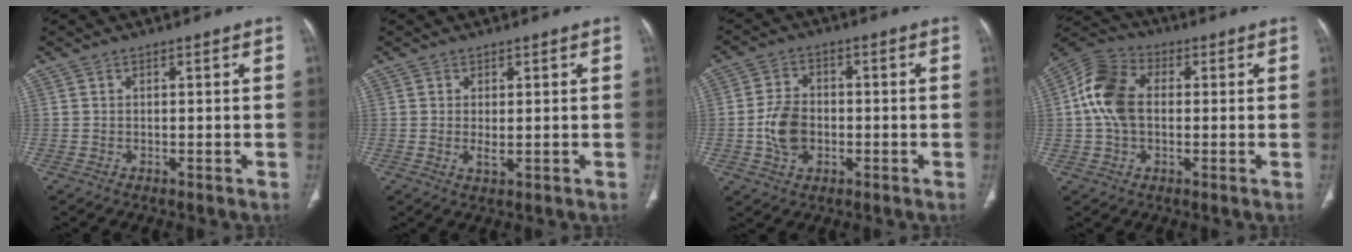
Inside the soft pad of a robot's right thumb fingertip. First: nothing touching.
{"total": 1.7, "force": [0.0, 0.6, 1.6], "torque": [-0.030, -0.007, 0.003]}
{"total": 7.3, "force": [-1.4, 5.3, 4.8], "torque": [-0.079, 0.011, -0.028]}
{"total": 11.4, "force": [0.7, 7.7, 8.4], "torque": [-0.163, 0.022, 0.004]}